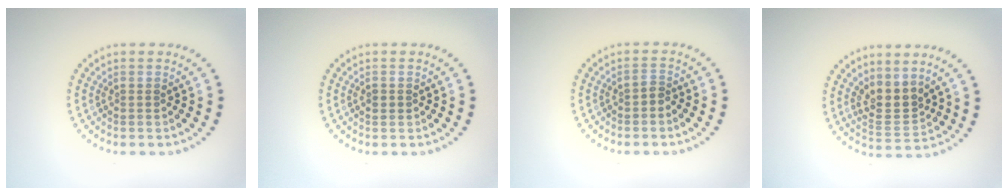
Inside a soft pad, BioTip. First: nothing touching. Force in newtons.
{"total": 0.9, "press": 0.9, "slide": 0.0}
{"total": 1.0, "press": 0.8, "slide": 0.6}
{"total": 2.9, "press": 2.5, "slide": 1.5}